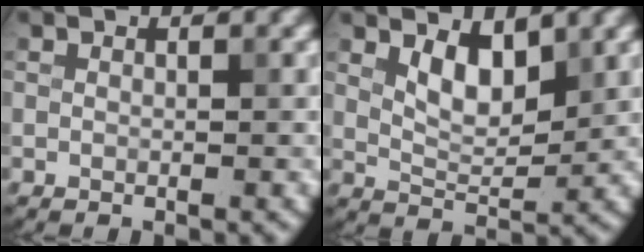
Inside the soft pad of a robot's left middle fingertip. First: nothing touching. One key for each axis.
{"total": 3.4, "fx": 1.7, "fy": 1.5, "fz": 2.5, "tx": -0.045, "ty": -0.006, "tz": 0.033}